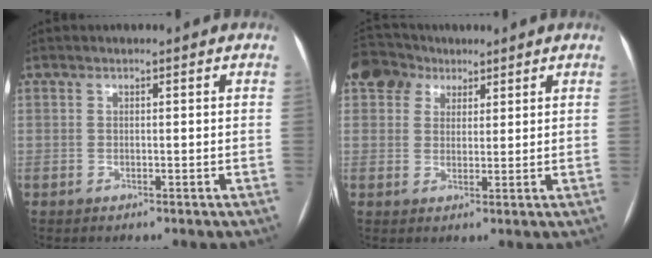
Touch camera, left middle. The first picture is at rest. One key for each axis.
{"total": 6.3, "fx": 4.1, "fy": 4.6, "fz": 1.4, "tx": -0.036, "ty": 0.031, "tz": 0.079}